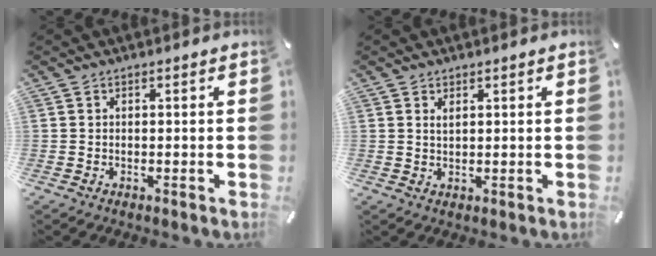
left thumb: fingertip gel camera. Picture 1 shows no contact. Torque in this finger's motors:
{"motor_torque": [0.19, -0.28, 0.03, 0.04, 0.00]}